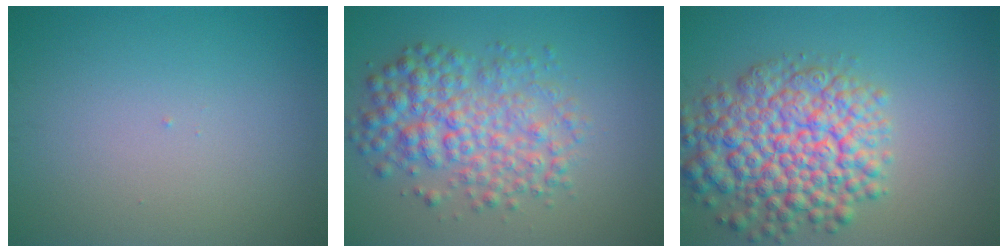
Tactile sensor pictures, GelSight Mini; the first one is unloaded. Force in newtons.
{"total": 5.8, "press": 5.8, "slide": 0.0}
{"total": 8.9, "press": 8.9, "slide": 0.4}